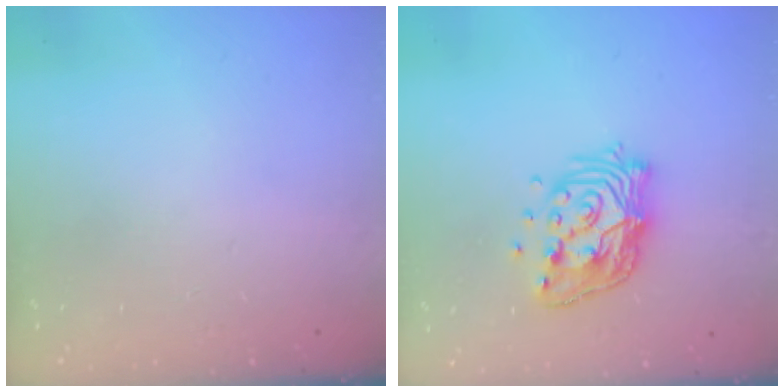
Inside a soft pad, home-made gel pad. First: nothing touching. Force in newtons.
{"total": 14.4, "press": 14.3, "slide": 1.0}